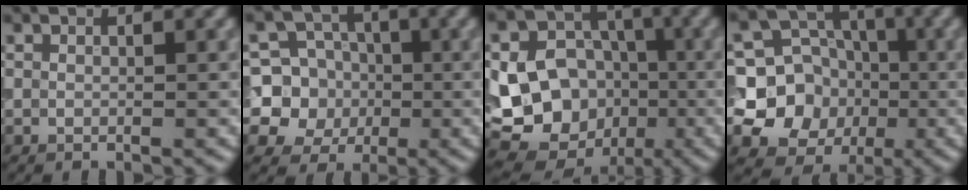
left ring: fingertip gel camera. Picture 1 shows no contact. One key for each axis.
{"total": 8.0, "fx": -0.2, "fy": 7.7, "fz": 2.2, "tx": -0.043, "ty": 0.025, "tz": -0.037}
{"total": 15.4, "fx": -3.2, "fy": 13.9, "fz": 5.8, "tx": -0.123, "ty": -0.031, "tz": -0.052}
{"total": 8.9, "fx": -1.0, "fy": 8.2, "fz": 3.4, "tx": -0.050, "ty": -0.014, "tz": -0.034}